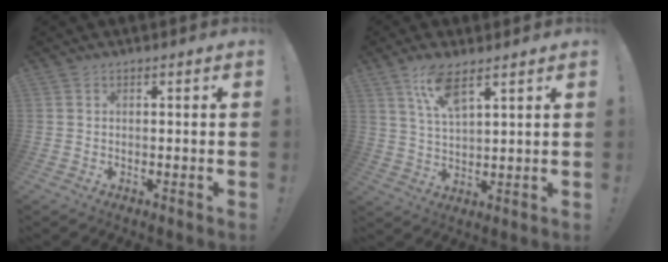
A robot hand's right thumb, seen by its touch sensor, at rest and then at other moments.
{"total": 8.8, "force": [5.8, 2.3, 6.3], "torque": [-0.133, -0.013, 0.104]}